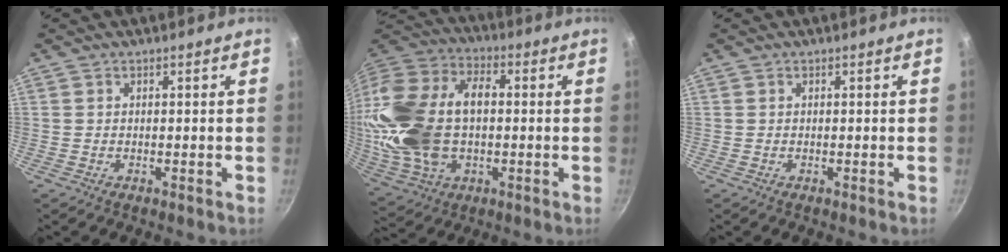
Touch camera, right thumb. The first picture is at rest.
{"total": 25.6, "force": [0.1, 16.3, 19.6], "torque": [-0.395, 0.028, 0.005]}
{"total": 0.0}